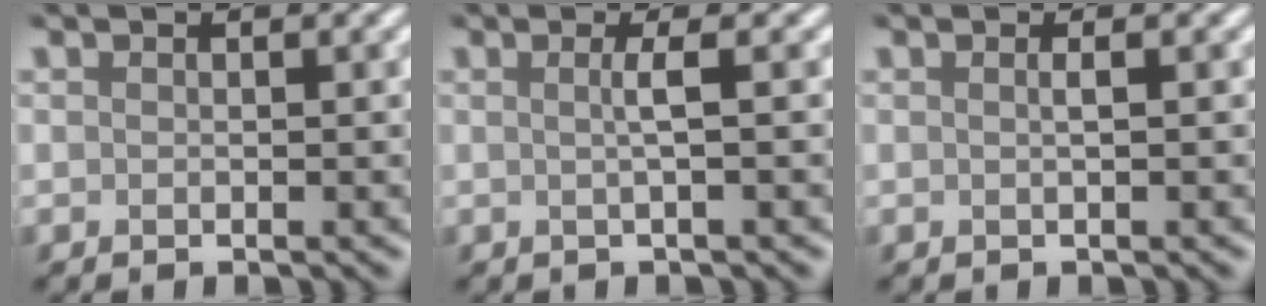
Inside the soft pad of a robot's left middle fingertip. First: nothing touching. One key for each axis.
{"total": 1.8, "fx": 0.0, "fy": 0.5, "fz": 1.8, "tx": -0.028, "ty": 0.002, "tz": -0.006}
{"total": 1.0, "fx": 0.1, "fy": 0.4, "fz": 0.9, "tx": -0.011, "ty": 0.004, "tz": -0.004}